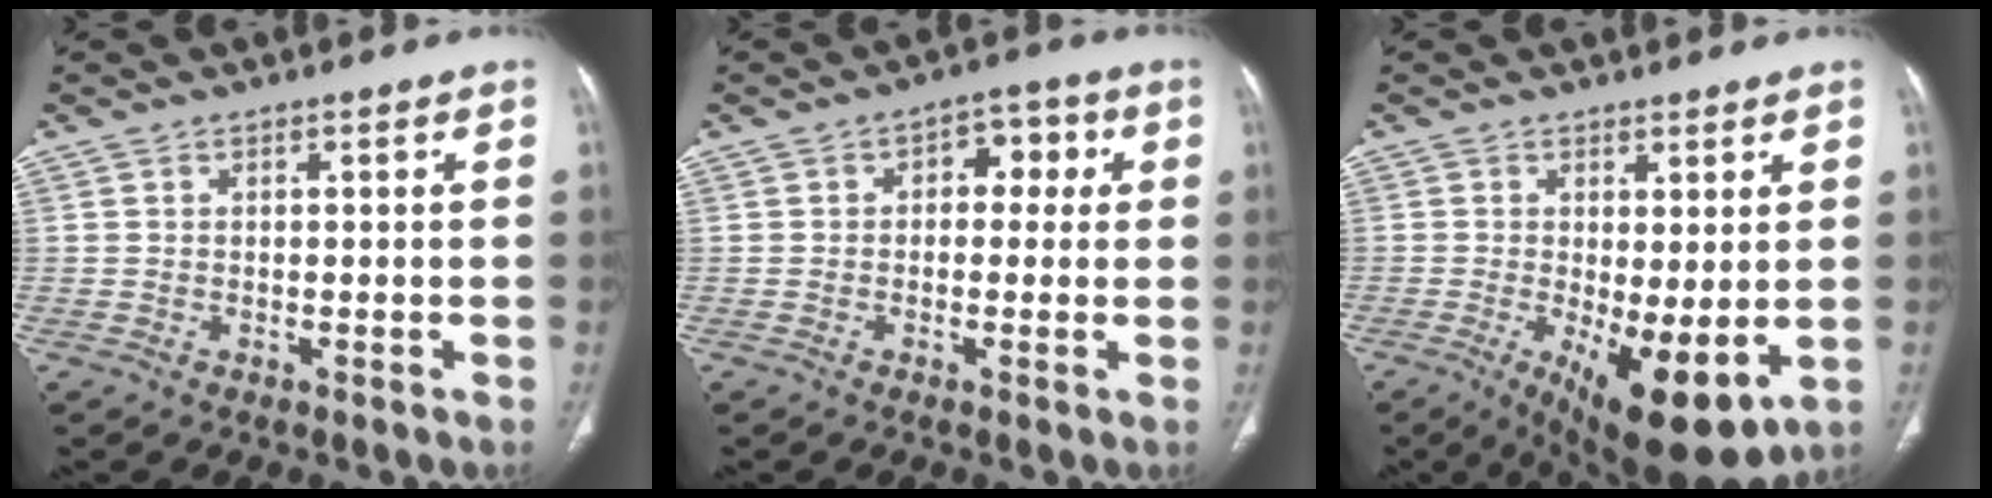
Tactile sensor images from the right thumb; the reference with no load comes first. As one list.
[{"total": 6.0, "force": [1.3, 4.0, 4.4], "torque": [-0.023, 0.014, 0.009]}, {"total": 11.5, "force": [-2.2, 4.1, 10.5], "torque": [-0.161, -0.024, -0.017]}]